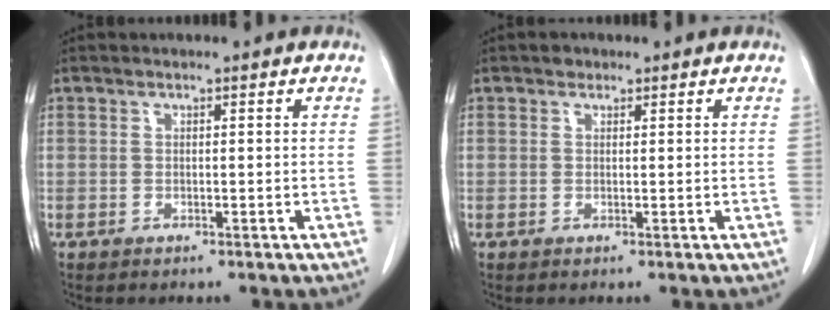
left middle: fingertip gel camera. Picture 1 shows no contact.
{"total": 0.8, "force": [0.6, 0.6, 0.1], "torque": [0.000, 0.001, 0.006]}